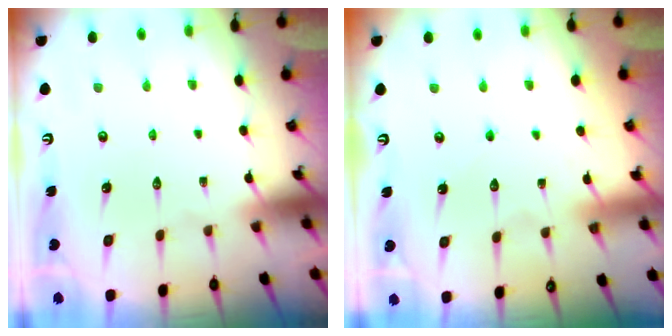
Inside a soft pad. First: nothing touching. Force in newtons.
{"total": 3.5, "press": 3.5, "slide": 0.4}